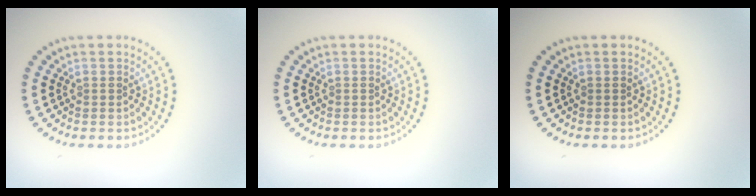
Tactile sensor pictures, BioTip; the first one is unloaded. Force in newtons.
{"total": 0.0}
{"total": 0.0}